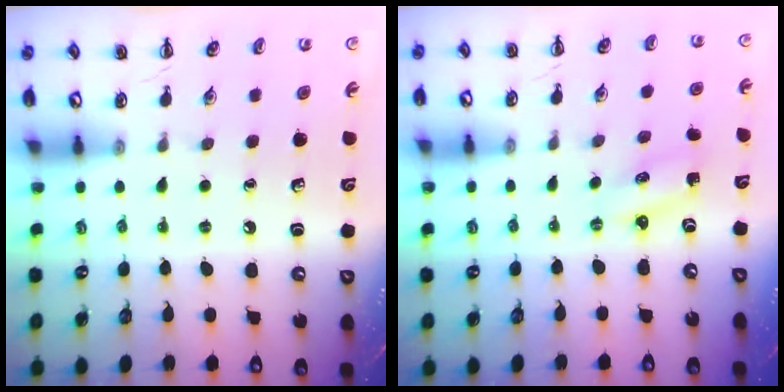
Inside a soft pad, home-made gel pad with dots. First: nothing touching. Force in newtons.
{"total": 1.4, "press": 1.3, "slide": 0.3}